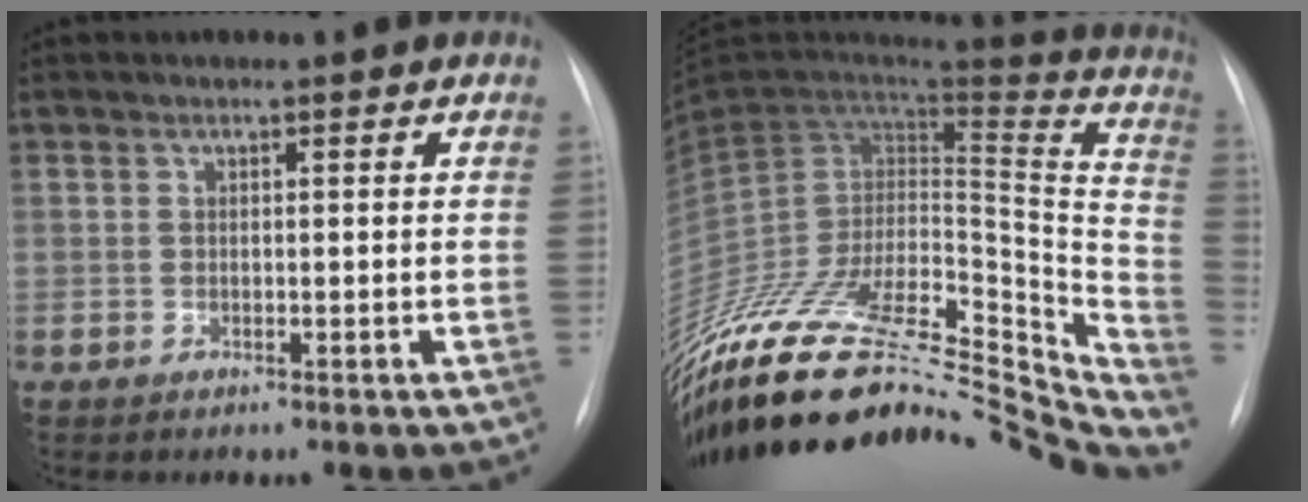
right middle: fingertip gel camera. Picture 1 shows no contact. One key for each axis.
{"total": 43.0, "fx": -36.4, "fy": 13.2, "fz": 18.7, "tx": -0.290, "ty": -0.042, "tz": -0.521}